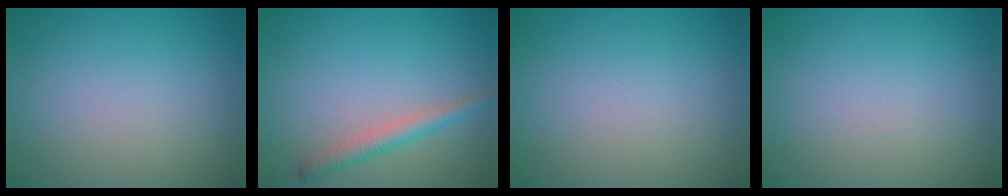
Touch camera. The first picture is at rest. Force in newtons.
{"total": 2.2, "press": 2.2, "slide": 0.0}
{"total": 0.0}
{"total": 0.0}